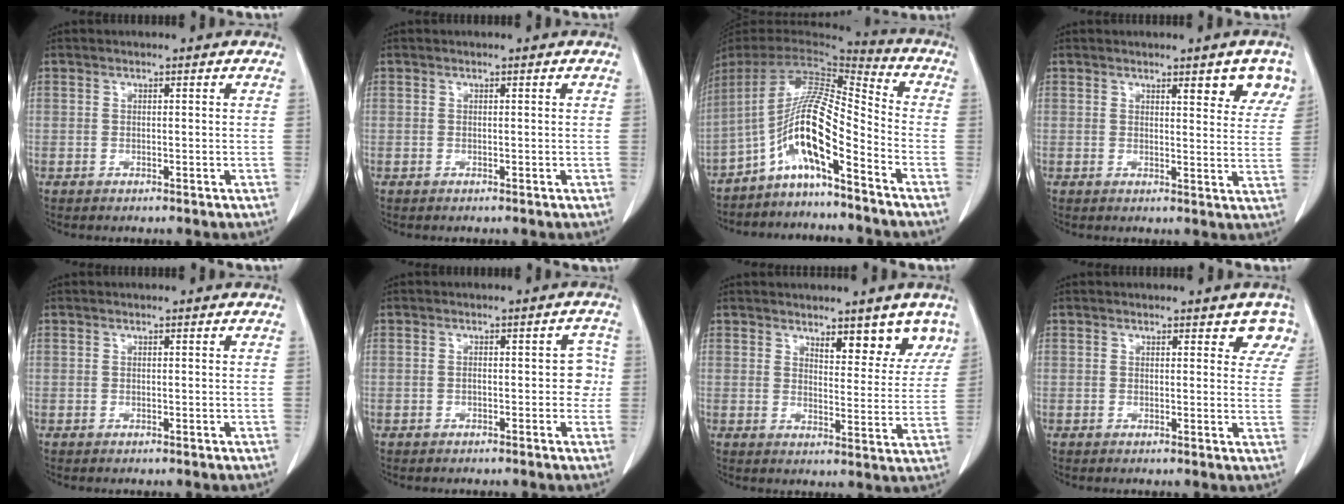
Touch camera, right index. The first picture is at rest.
{"total": 0.0}
{"total": 13.0, "force": [-6.8, 0.8, 11.0], "torque": [-0.201, 0.016, -0.126]}
{"total": 6.2, "force": [3.8, 1.5, 4.7], "torque": [-0.050, -0.006, 0.038]}
{"total": 0.0}
{"total": 3.2, "force": [-0.5, 1.7, 2.7], "torque": [-0.018, 0.014, -0.011]}
{"total": 7.1, "force": [5.4, 2.4, 3.9], "torque": [-0.030, -0.011, 0.066]}
{"total": 4.7, "force": [3.8, 2.2, 1.7], "torque": [0.006, -0.009, 0.022]}